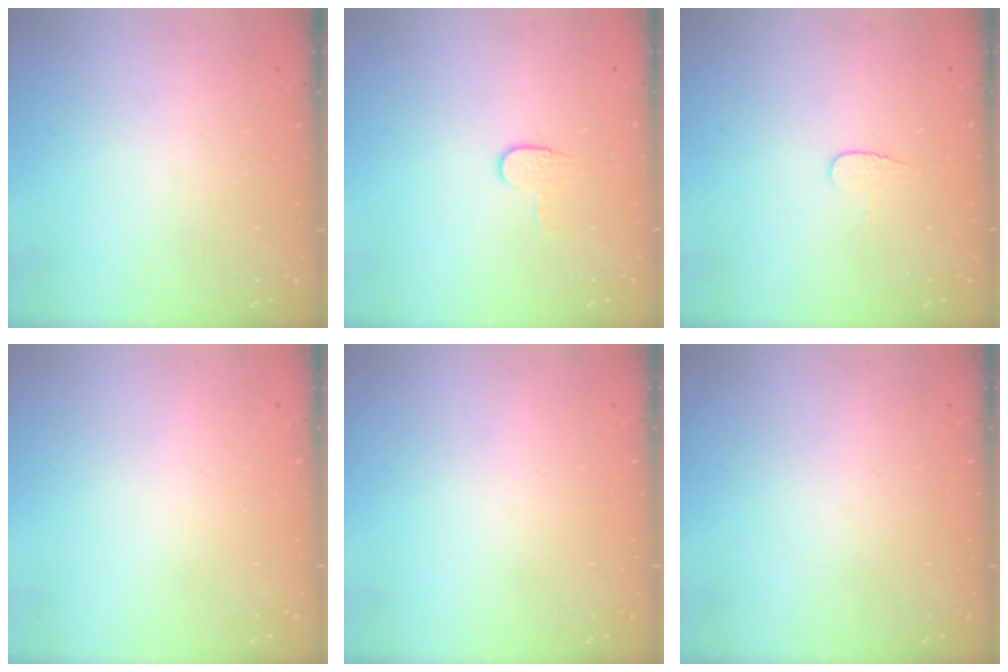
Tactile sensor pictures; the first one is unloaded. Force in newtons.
{"total": 3.7, "press": 3.6, "slide": 0.4}
{"total": 3.8, "press": 3.8, "slide": 0.4}
{"total": 0.0}
{"total": 0.0}
{"total": 0.0}